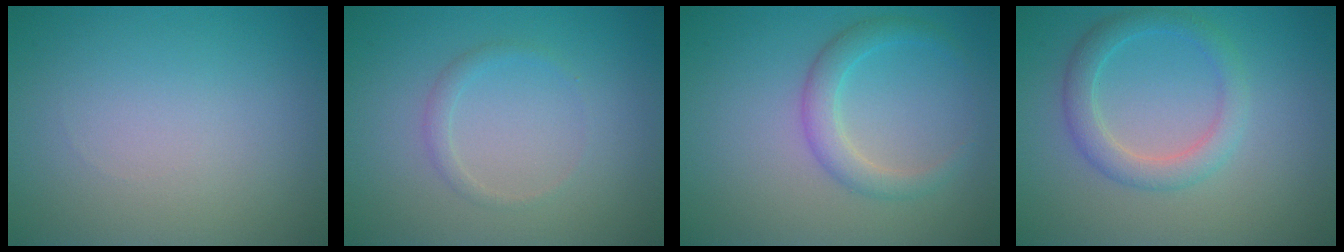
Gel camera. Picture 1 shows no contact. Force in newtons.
{"total": 1.1, "press": 1.1, "slide": 0.0}
{"total": 2.6, "press": 2.6, "slide": 0.0}
{"total": 3.0, "press": 3.0, "slide": 0.0}